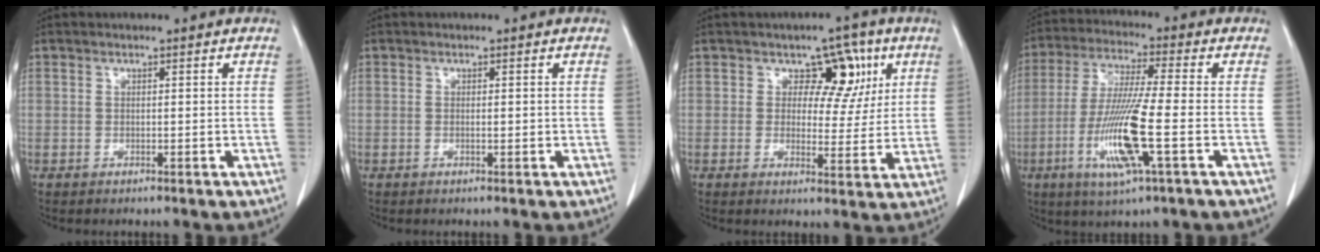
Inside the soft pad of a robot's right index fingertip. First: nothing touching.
{"total": 0.6, "force": [0.0, 0.2, 0.6], "torque": [-0.009, 0.000, -0.001]}
{"total": 6.8, "force": [3.0, 4.8, 3.9], "torque": [-0.026, 0.008, 0.038]}
{"total": 12.6, "force": [-3.7, 0.3, 12.1], "torque": [-0.250, -0.018, -0.074]}